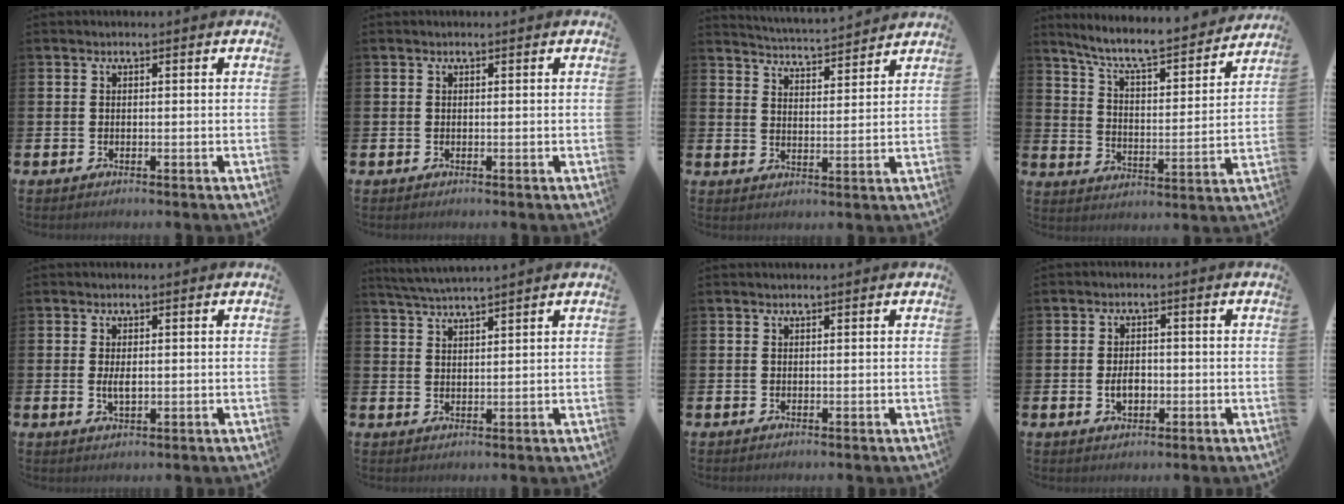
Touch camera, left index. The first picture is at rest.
{"total": 0.0}
{"total": 4.7, "force": [4.7, -0.2, 0.2], "torque": [-0.026, -0.034, 0.082]}
{"total": 8.3, "force": [7.6, 1.1, 3.2], "torque": [-0.089, -0.056, 0.126]}
{"total": 2.6, "force": [0.2, 1.3, 2.2], "torque": [-0.035, 0.001, 0.001]}
{"total": 3.4, "force": [3.3, -0.4, 0.6], "torque": [-0.028, -0.009, 0.061]}
{"total": 0.0}
{"total": 2.9, "force": [-0.6, 2.0, 2.1], "torque": [-0.023, -0.004, -0.015]}